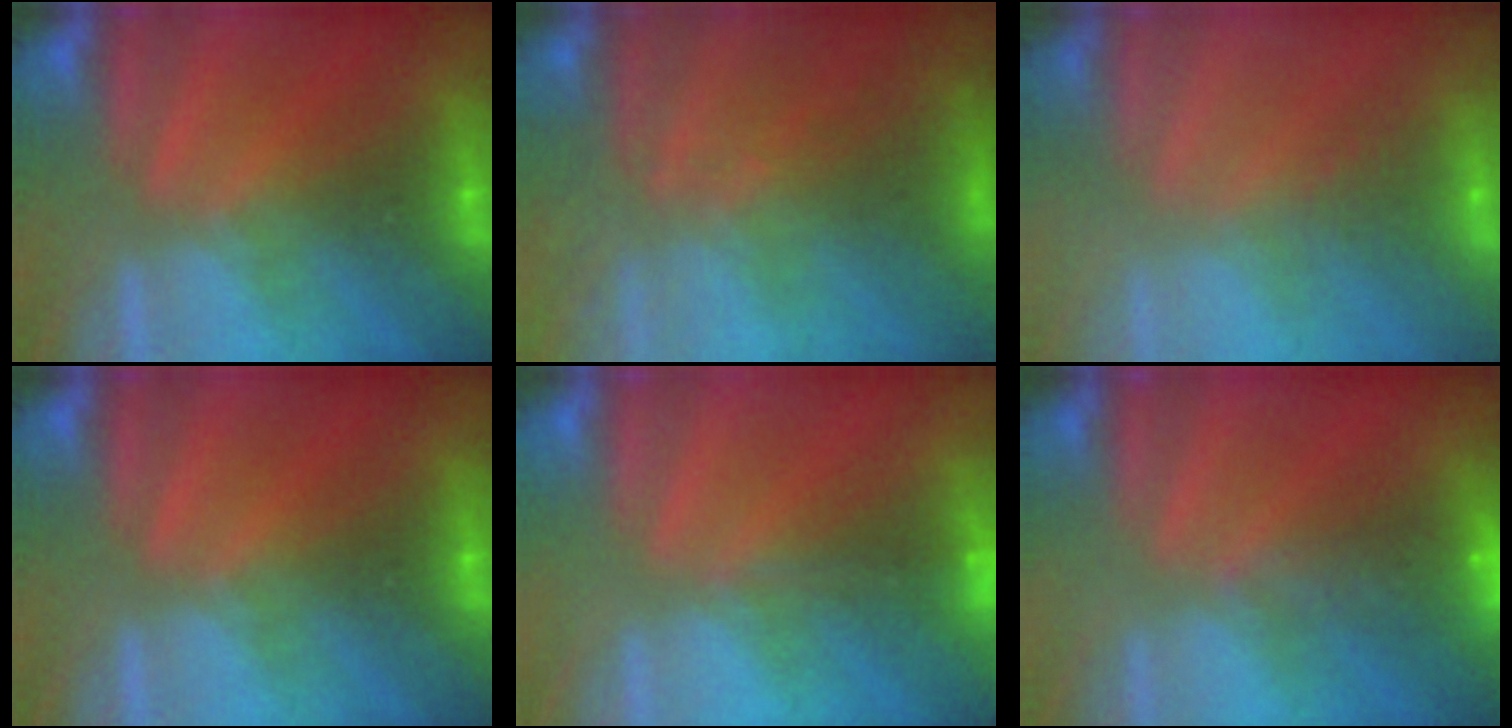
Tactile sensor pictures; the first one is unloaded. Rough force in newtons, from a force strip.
{"total": 7.7}
{"total": 2.6}
{"total": 0.0}
{"total": 1.8}
{"total": 8.2}